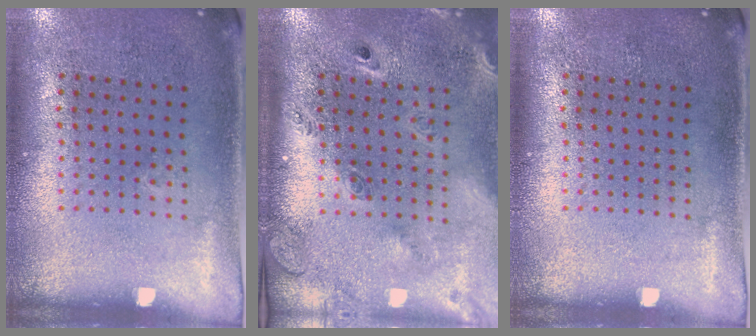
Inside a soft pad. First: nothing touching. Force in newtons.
{"total": 2.7, "press": 2.0, "slide": 1.8}
{"total": 0.0}